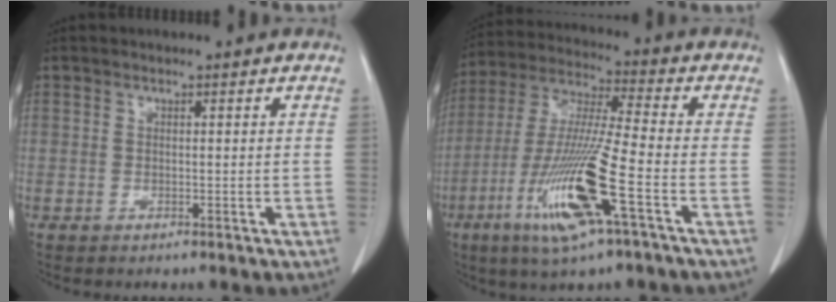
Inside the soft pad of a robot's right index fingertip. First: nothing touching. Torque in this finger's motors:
{"motor_torque": [1.36, -0.06, 0.43, 0.19]}